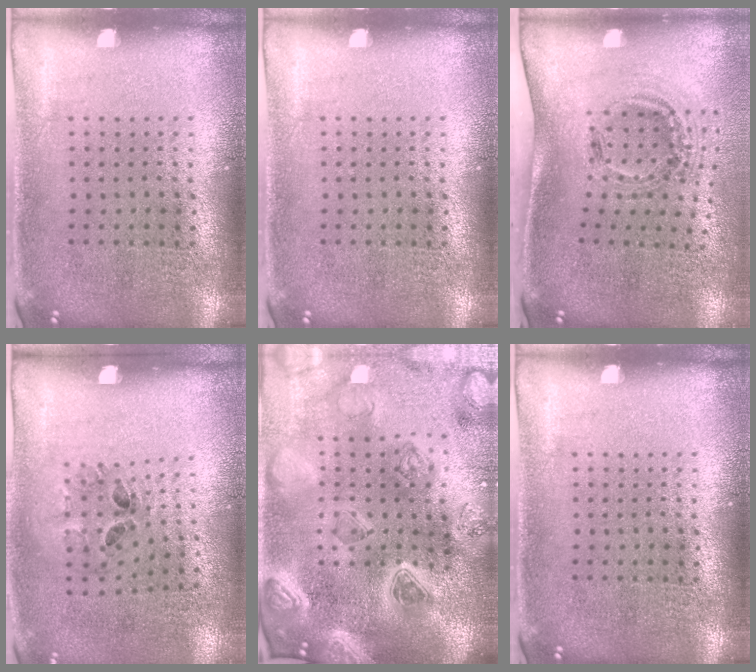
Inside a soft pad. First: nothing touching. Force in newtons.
{"total": 0.0}
{"total": 1.2, "press": 1.0, "slide": 0.7}
{"total": 1.3, "press": 0.7, "slide": 1.1}
{"total": 5.1, "press": 4.3, "slide": 2.6}
{"total": 0.0}